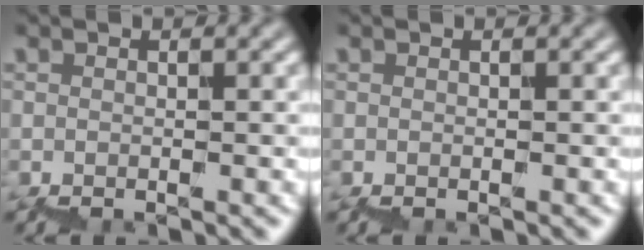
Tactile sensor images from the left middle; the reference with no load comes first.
{"total": 0.0}